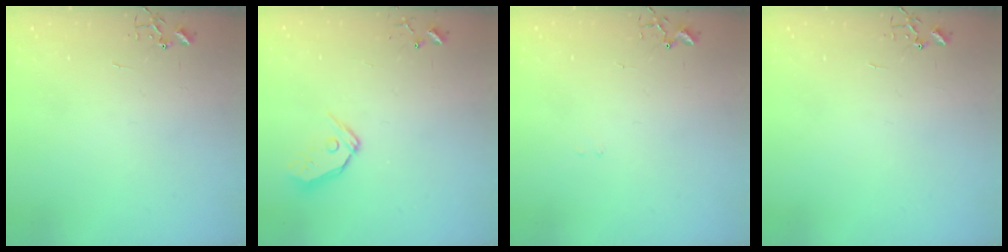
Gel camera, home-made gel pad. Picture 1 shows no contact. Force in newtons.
{"total": 8.3, "press": 8.2, "slide": 0.7}
{"total": 6.8, "press": 6.8, "slide": 0.6}
{"total": 0.0}